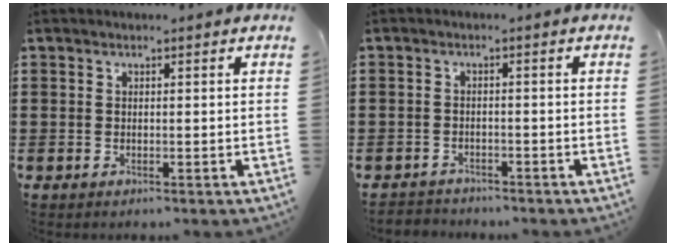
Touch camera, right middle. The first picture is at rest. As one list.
[{"total": 2.0, "force": [-1.9, 0.5, -0.3], "torque": [-0.001, 0.001, -0.045]}]